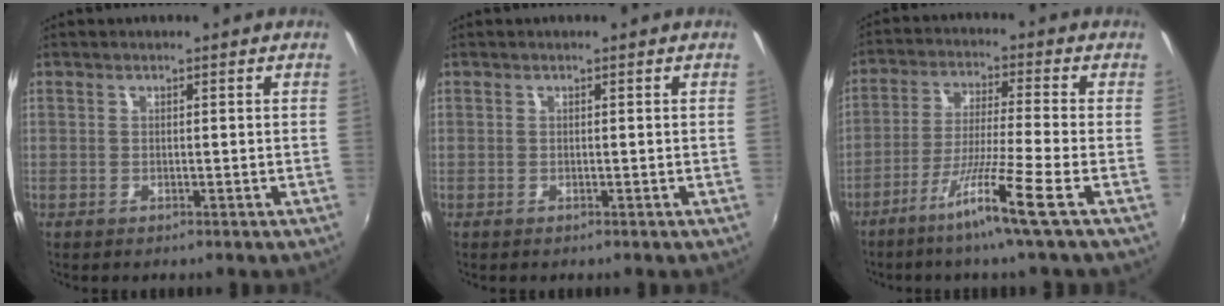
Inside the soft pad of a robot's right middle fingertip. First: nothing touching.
{"total": 0.0}
{"total": 9.2, "force": [-5.3, -2.1, 7.2], "torque": [-0.150, -0.008, -0.100]}